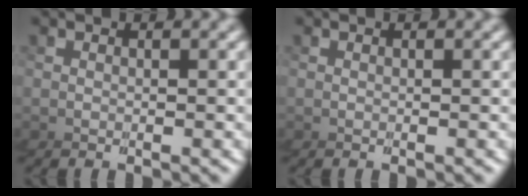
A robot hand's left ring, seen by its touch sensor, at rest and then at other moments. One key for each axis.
{"total": 0.0}